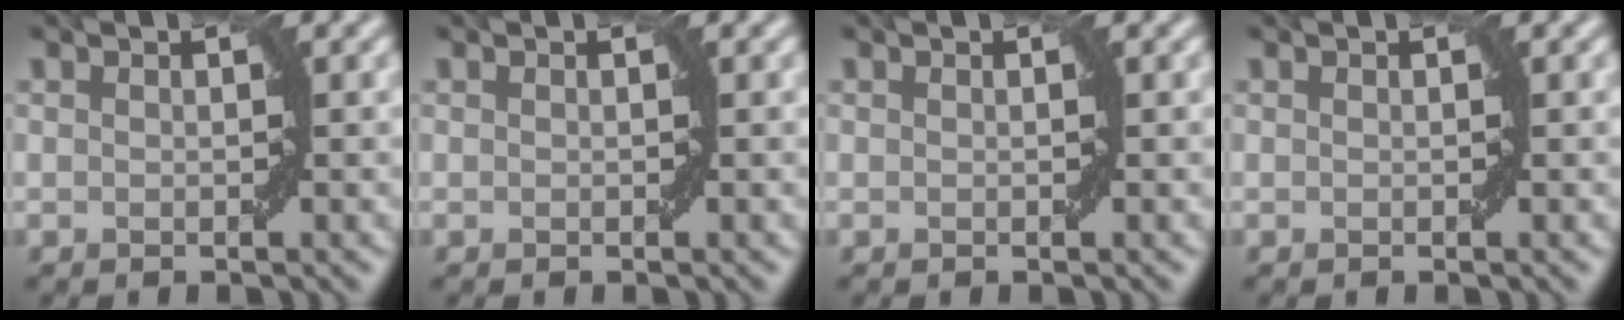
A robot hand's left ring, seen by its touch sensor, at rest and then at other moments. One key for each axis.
{"total": 0.0}
{"total": 0.0}
{"total": 0.0}